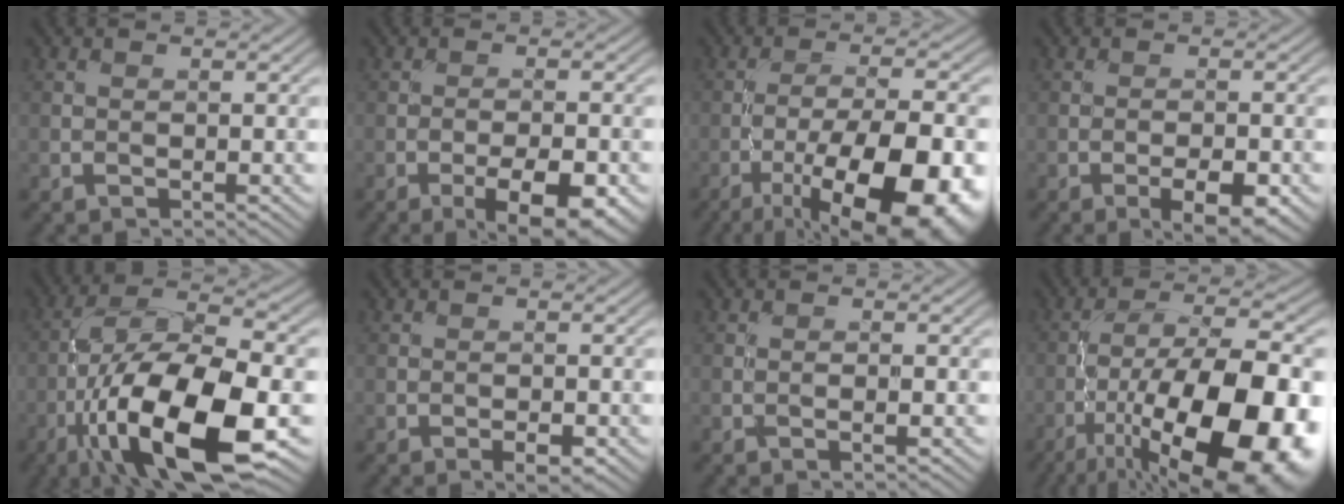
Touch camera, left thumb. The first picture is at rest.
{"total": 7.4, "force": [-3.7, 2.3, 6.0], "torque": [-0.092, -0.002, -0.051]}
{"total": 16.8, "force": [-8.2, 5.7, 13.4], "torque": [-0.205, -0.014, -0.121]}
{"total": 5.1, "force": [-2.5, 1.7, 4.1], "torque": [-0.061, 0.003, -0.034]}
{"total": 17.2, "force": [-6.8, 6.4, 14.4], "torque": [-0.270, -0.007, -0.125]}
{"total": 2.0, "force": [-1.0, 0.7, 1.5], "torque": [-0.023, 0.001, -0.018]}
{"total": 1.0, "force": [-0.2, 0.1, 1.0], "torque": [-0.018, 0.002, -0.005]}
{"total": 19.9, "force": [-8.8, 7.5, 16.2], "torque": [-0.260, -0.006, -0.138]}